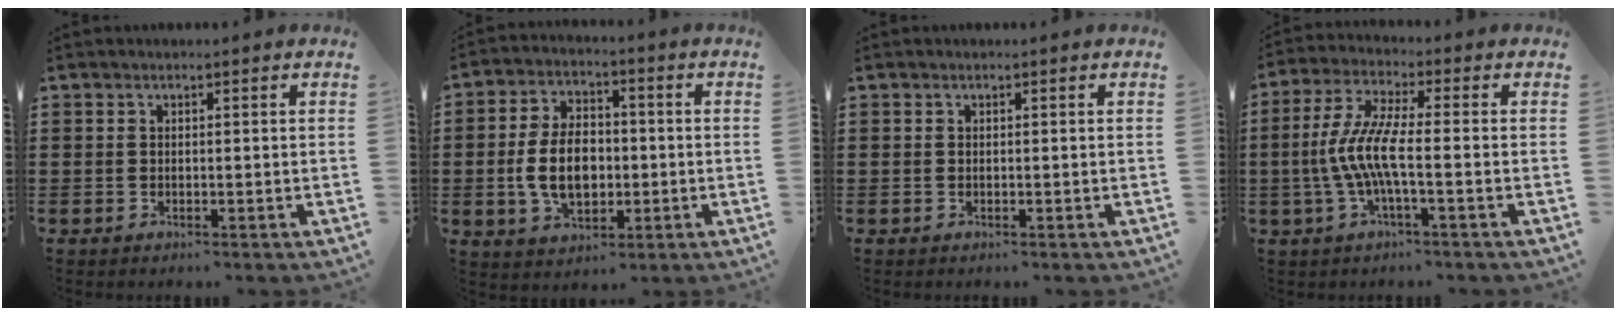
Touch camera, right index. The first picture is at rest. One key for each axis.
{"total": 9.1, "fx": -0.9, "fy": 5.8, "fz": 6.9, "tx": -0.147, "ty": 0.006, "tz": -0.021}
{"total": 0.0}
{"total": 7.7, "fx": -1.8, "fy": 1.3, "fz": 7.4, "tx": -0.170, "ty": -0.016, "tz": -0.043}